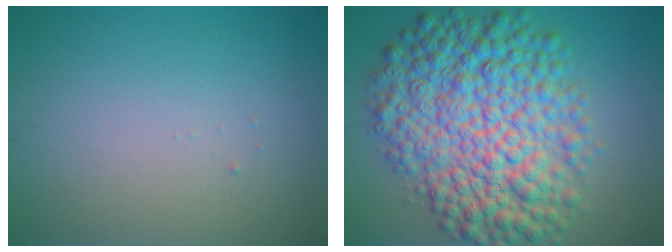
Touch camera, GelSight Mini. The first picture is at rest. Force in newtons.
{"total": 11.8, "press": 11.8, "slide": 0.0}